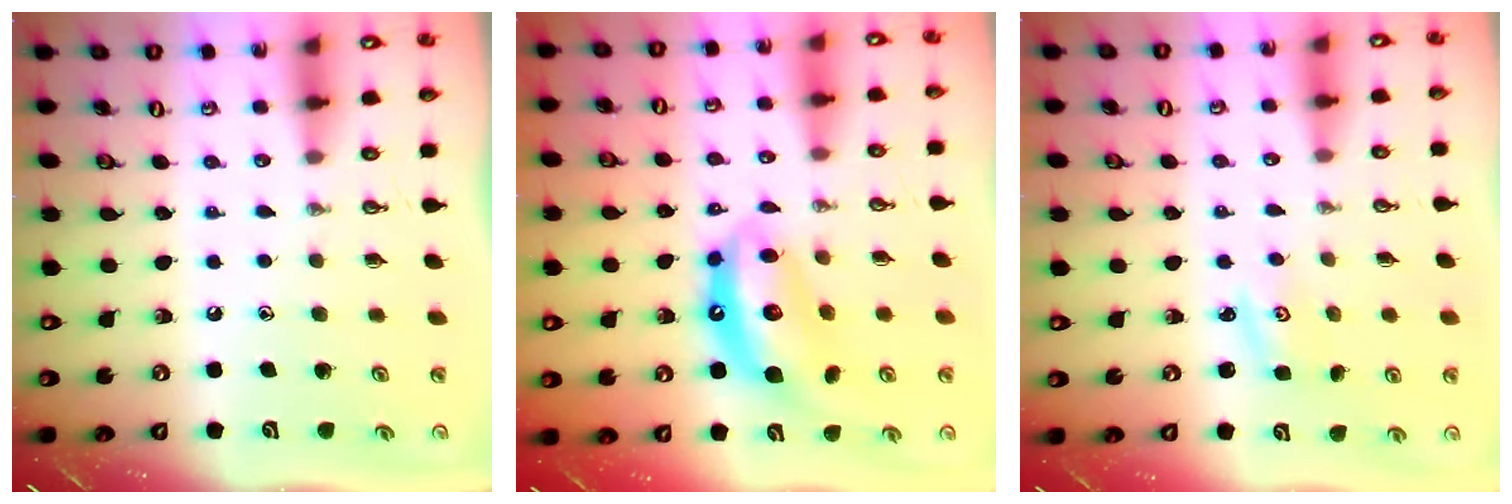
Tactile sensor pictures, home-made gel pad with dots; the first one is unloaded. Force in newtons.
{"total": 12.8, "press": 12.8, "slide": 1.1}
{"total": 2.5, "press": 2.5, "slide": 0.4}